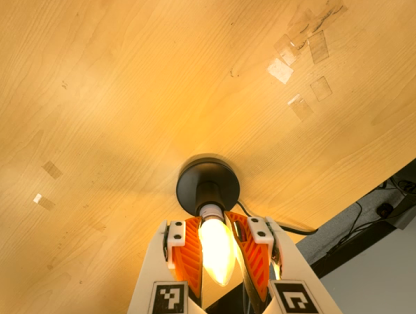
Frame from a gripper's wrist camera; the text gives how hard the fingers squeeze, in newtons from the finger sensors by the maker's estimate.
{"total": 22.4, "left": 15.7, "right": 29.1}